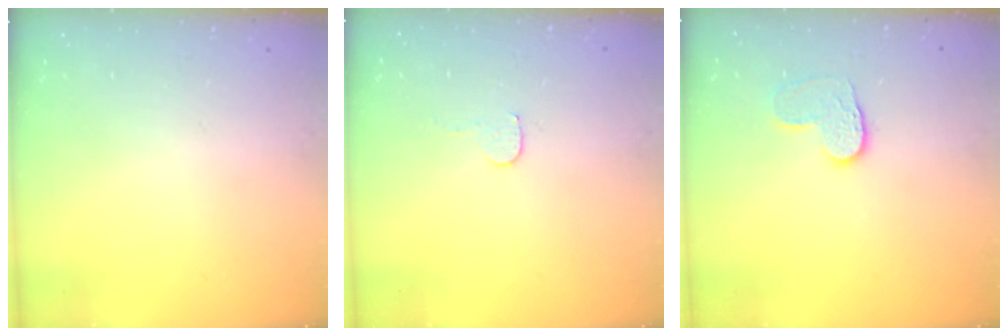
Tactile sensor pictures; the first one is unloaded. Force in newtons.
{"total": 4.1, "press": 4.1, "slide": 0.3}
{"total": 7.6, "press": 7.6, "slide": 0.4}